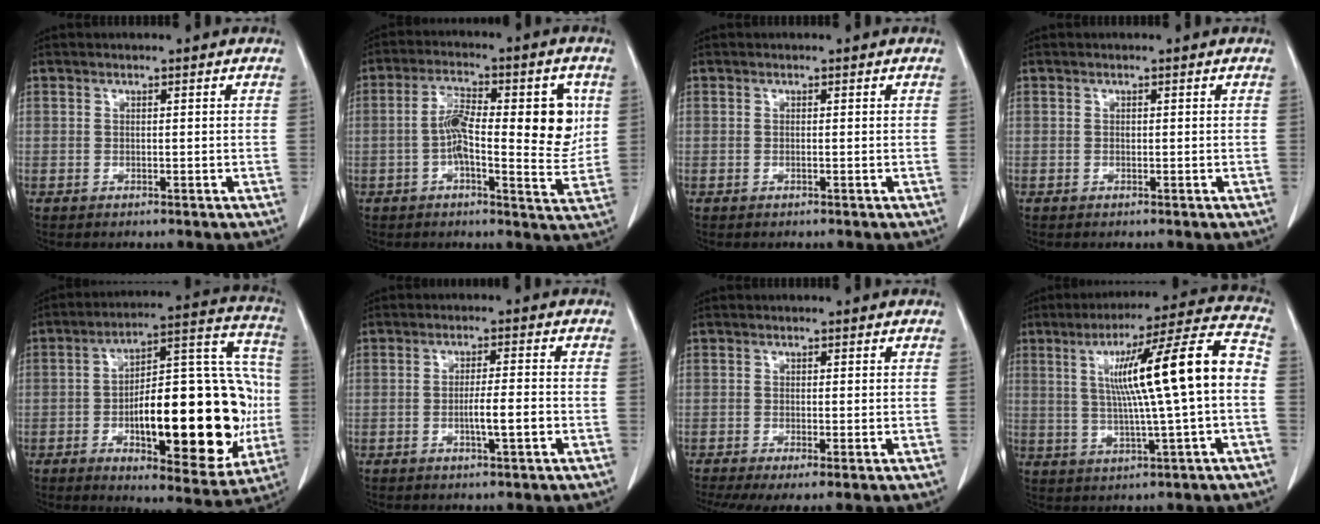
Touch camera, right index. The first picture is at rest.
{"total": 13.0, "force": [1.0, 3.8, 12.4], "torque": [-0.187, 0.018, 0.011]}
{"total": 0.0}
{"total": 0.0}
{"total": 27.5, "force": [-4.8, 9.1, 25.5], "torque": [-0.325, 0.027, -0.056]}
{"total": 4.3, "force": [-1.3, 0.2, 4.1], "torque": [-0.069, -0.002, -0.020]}
{"total": 5.8, "force": [-3.4, 1.4, 4.5], "torque": [-0.080, -0.014, -0.060]}
{"total": 16.0, "force": [0.9, 0.0, 15.9], "torque": [-0.248, 0.023, 0.015]}